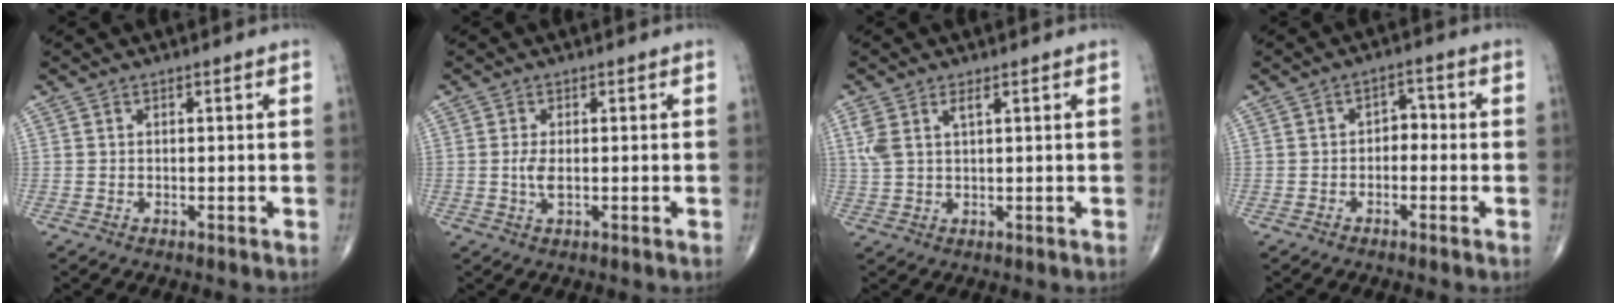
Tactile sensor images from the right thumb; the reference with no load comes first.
{"total": 2.4, "force": [-0.1, 0.8, 2.3], "torque": [-0.054, -0.005, -0.002]}
{"total": 4.3, "force": [1.8, 1.6, 3.5], "torque": [-0.092, 0.007, 0.044]}
{"total": 3.1, "force": [-0.8, 2.1, 2.1], "torque": [-0.011, 0.020, -0.023]}